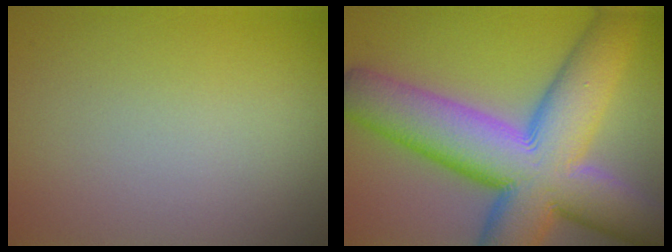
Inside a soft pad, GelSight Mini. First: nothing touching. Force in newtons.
{"total": 15.2, "press": 15.2, "slide": 0.9}